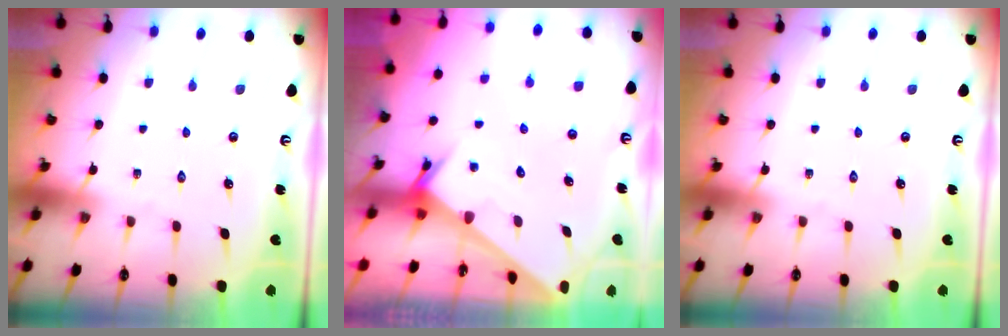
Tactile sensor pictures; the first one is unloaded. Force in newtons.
{"total": 2.3, "press": 2.3, "slide": 0.1}
{"total": 0.0}